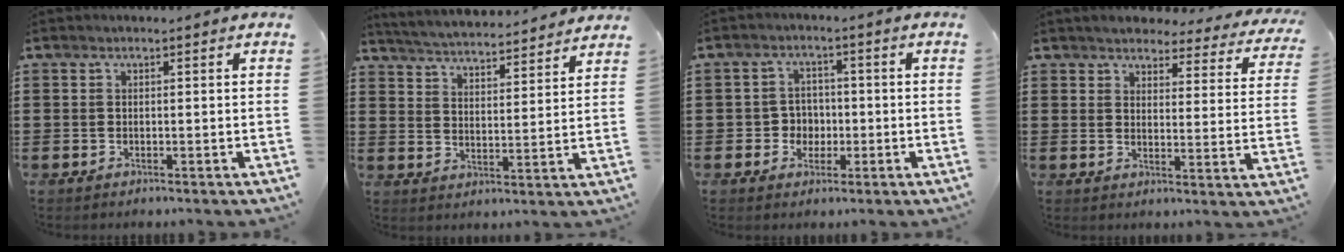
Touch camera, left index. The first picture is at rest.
{"total": 3.9, "force": [3.8, -0.6, 0.1], "torque": [-0.026, -0.036, 0.060]}
{"total": 3.7, "force": [-0.8, 3.4, 1.1], "torque": [-0.034, 0.005, -0.020]}
{"total": 4.0, "force": [3.9, 0.4, 0.8], "torque": [-0.038, -0.023, 0.066]}